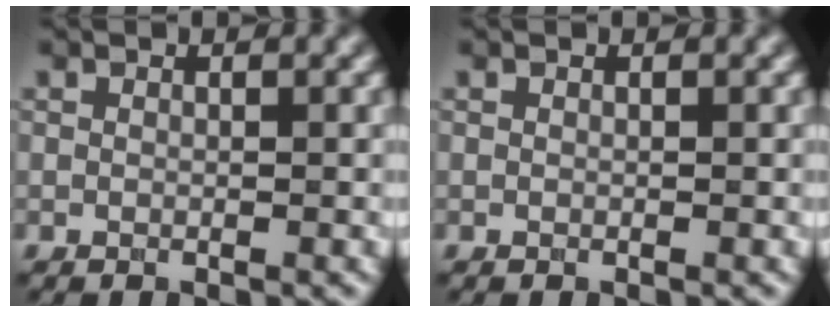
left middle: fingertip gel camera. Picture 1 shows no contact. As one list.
[{"total": 0.0}]